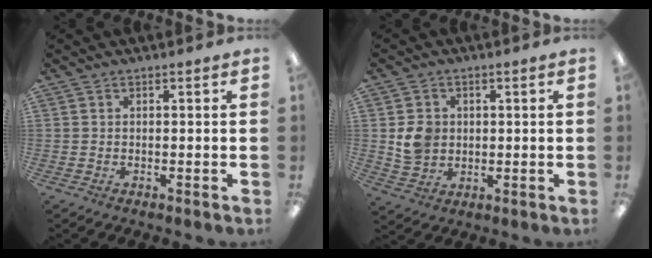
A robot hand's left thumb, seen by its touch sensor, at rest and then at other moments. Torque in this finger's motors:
{"motor_torque": [-0.02, 0.05, -0.02, -0.01, 0.00]}